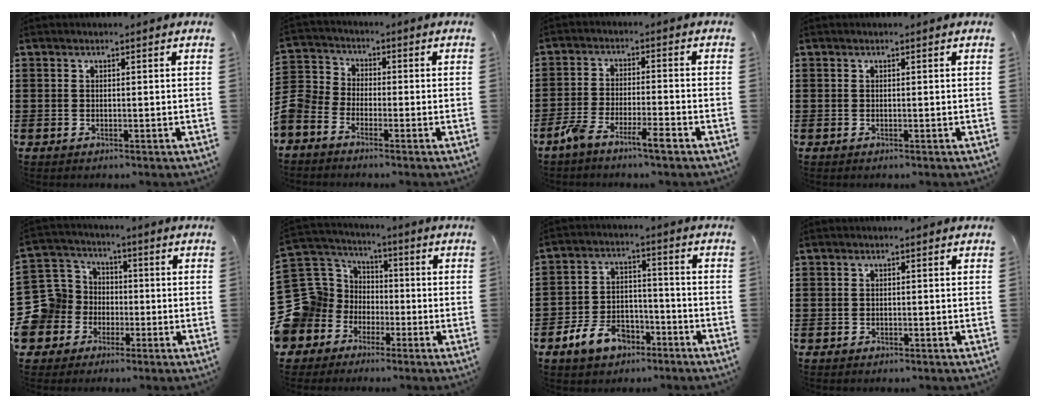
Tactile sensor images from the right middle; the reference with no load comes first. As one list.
[{"total": 4.7, "force": [-3.9, 2.6, 0.8], "torque": [-0.047, 0.002, -0.090]}, {"total": 5.2, "force": [-3.9, 0.8, 3.3], "torque": [-0.081, -0.007, -0.077]}, {"total": 0.0}, {"total": 10.5, "force": [-2.6, 10.0, 1.8], "torque": [-0.107, 0.007, -0.050]}, {"total": 13.4, "force": [-3.3, 12.5, 3.5], "torque": [-0.154, -0.008, -0.047]}, {"total": 7.8, "force": [-5.6, 4.2, 3.3], "torque": [-0.079, 0.021, -0.112]}, {"total": 0.7, "force": [-0.5, 0.5, 0.0], "torque": [-0.001, 0.004, -0.011]}]